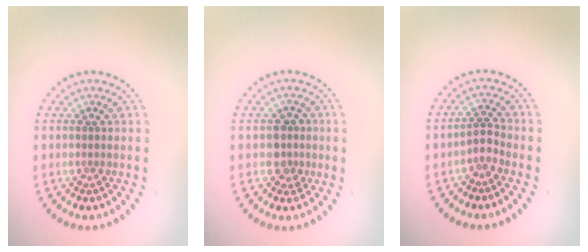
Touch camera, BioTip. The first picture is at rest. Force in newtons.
{"total": 2.1, "press": 1.9, "slide": 0.9}
{"total": 1.4, "press": 1.0, "slide": 1.0}